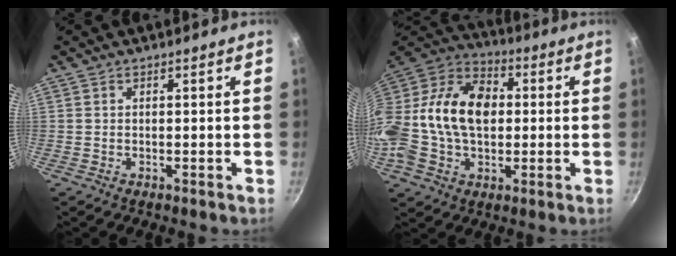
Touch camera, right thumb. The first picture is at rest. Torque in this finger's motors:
{"motor_torque": [2.34, 2.67, 0.49, -0.30, 0.29]}